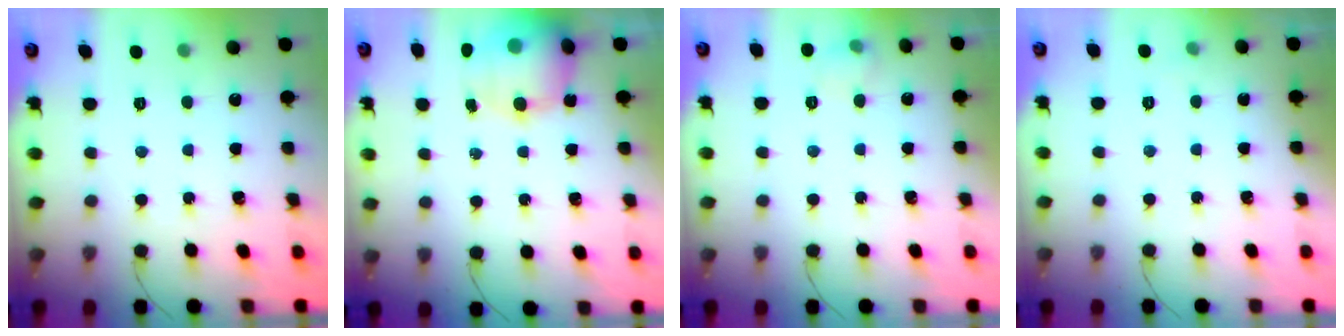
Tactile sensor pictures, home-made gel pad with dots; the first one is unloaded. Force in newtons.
{"total": 16.2, "press": 15.8, "slide": 3.5}
{"total": 6.9, "press": 6.5, "slide": 2.2}
{"total": 2.5, "press": 2.4, "slide": 1.0}